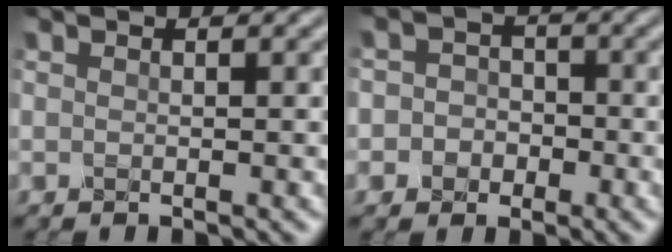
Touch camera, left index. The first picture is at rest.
{"total": 3.3, "force": [-0.9, 3.1, 0.7], "torque": [0.017, 0.011, -0.039]}